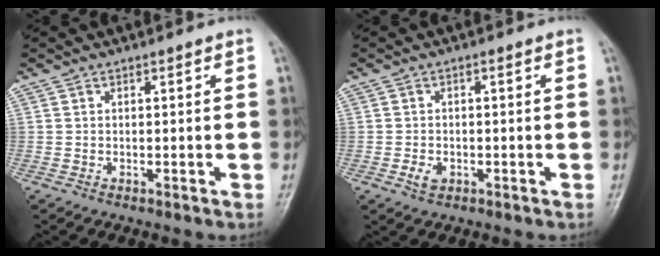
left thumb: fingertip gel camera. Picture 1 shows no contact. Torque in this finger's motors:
{"motor_torque": [-0.19, -0.17, -0.22, -0.22, 0.00]}